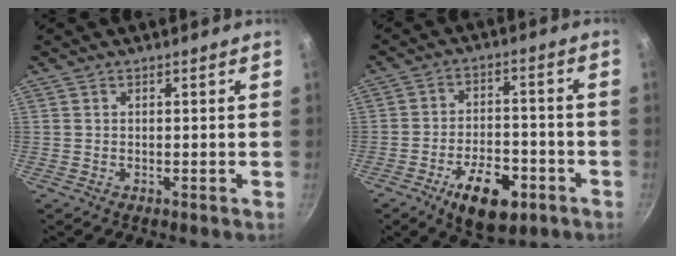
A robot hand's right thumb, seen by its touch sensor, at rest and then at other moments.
{"total": 12.5, "force": [-6.0, 6.3, 8.9], "torque": [-0.119, 0.029, -0.089]}